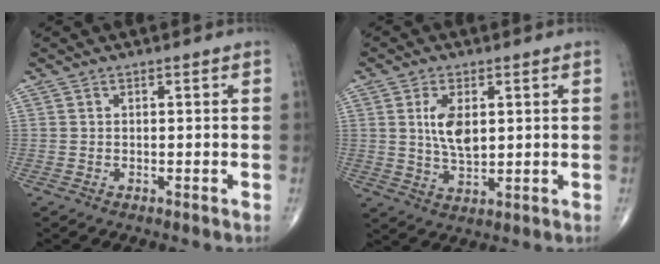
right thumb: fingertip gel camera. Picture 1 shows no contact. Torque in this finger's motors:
{"motor_torque": [0.68, 1.98, 1.28, -0.12, 0.11]}